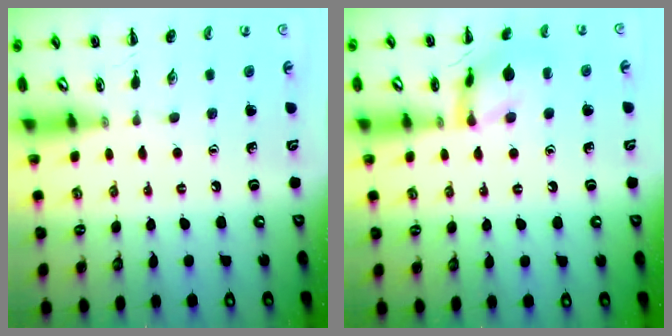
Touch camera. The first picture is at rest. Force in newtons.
{"total": 12.1, "press": 12.0, "slide": 1.0}